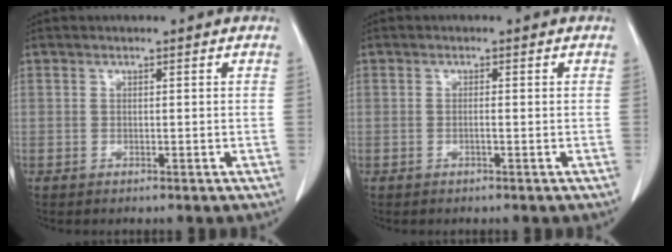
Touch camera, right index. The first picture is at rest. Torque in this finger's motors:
{"motor_torque": [-0.07, 0.04, -0.02, -0.01]}